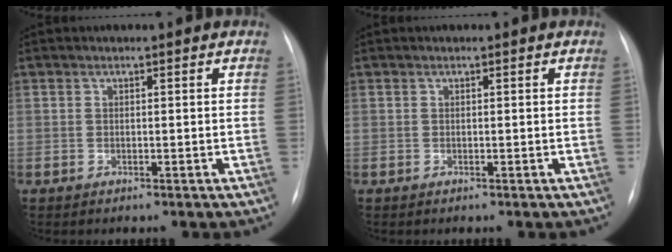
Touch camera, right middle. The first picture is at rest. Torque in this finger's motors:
{"motor_torque": [-0.15, 0.19, -0.06, 0.00]}